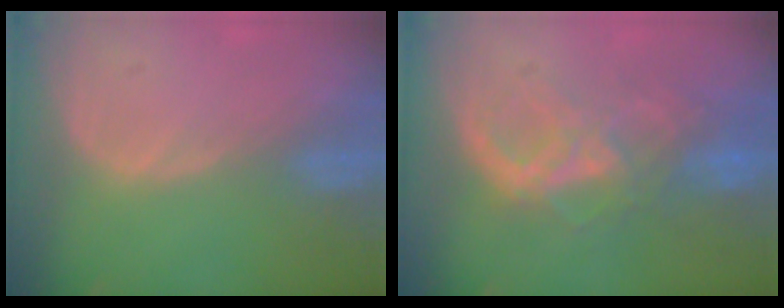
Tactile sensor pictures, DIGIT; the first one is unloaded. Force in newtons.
{"total": 8.6, "press": 7.5, "slide": 4.2}